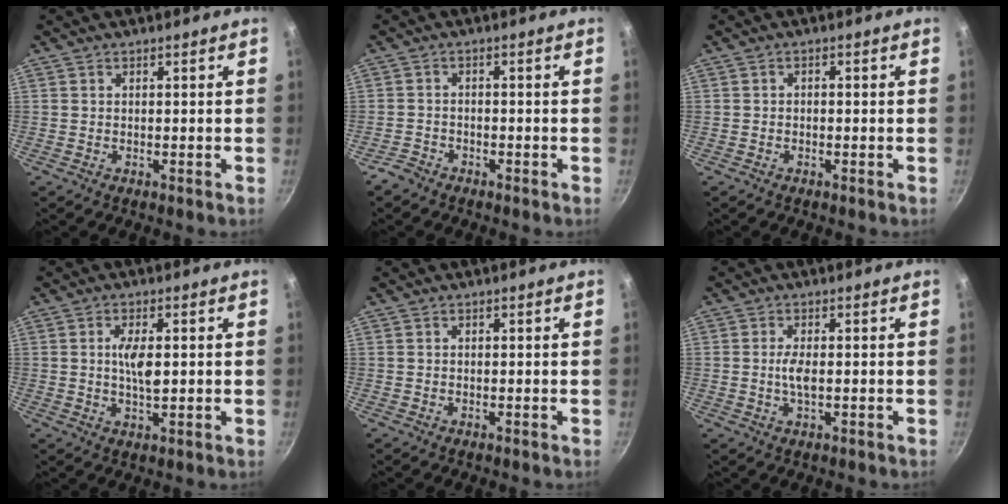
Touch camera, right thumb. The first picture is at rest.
{"total": 2.4, "force": [-2.0, 1.1, 0.5], "torque": [-0.017, 0.022, -0.037]}
{"total": 0.7, "force": [-0.4, 0.4, 0.4], "torque": [-0.012, 0.006, -0.008]}
{"total": 5.3, "force": [0.5, 2.0, 4.9], "torque": [-0.088, -0.001, 0.009]}
{"total": 0.0}
{"total": 3.1, "force": [-0.1, 1.0, 2.9], "torque": [-0.065, -0.001, -0.005]}